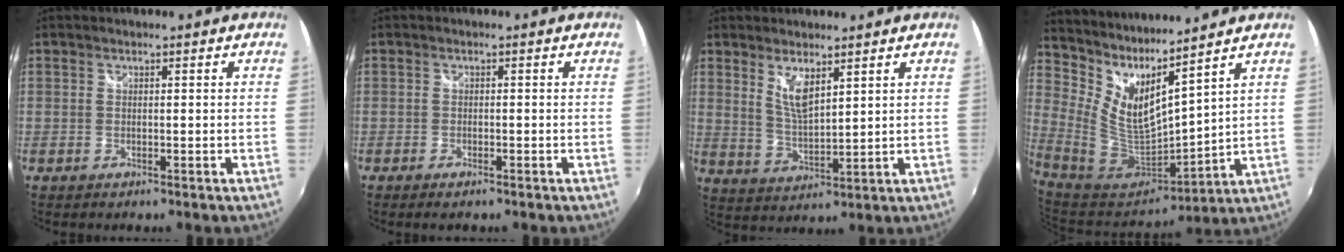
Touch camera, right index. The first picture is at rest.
{"total": 1.7, "force": [-1.3, 0.5, 1.0], "torque": [-0.023, -0.005, -0.025]}
{"total": 5.6, "force": [3.4, 1.6, 4.2], "torque": [-0.077, -0.010, 0.066]}
{"total": 11.0, "force": [8.3, 1.5, 7.1], "torque": [-0.133, -0.035, 0.174]}